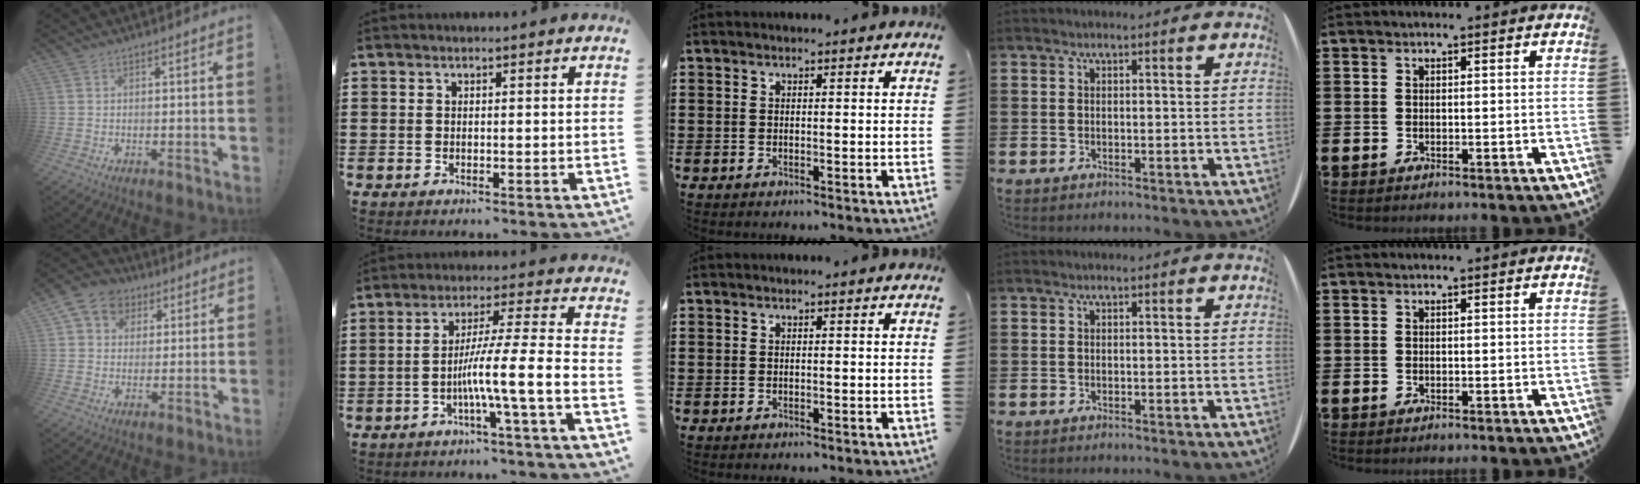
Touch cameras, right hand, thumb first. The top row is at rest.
{"thumb": {"total": 9.1, "force": [3.5, 7.7, 3.3], "torque": [-0.049, -0.010, 0.071]}, "index": {"total": 9.0, "force": [-3.7, -0.2, 8.2], "torque": [-0.141, -0.001, -0.070]}}